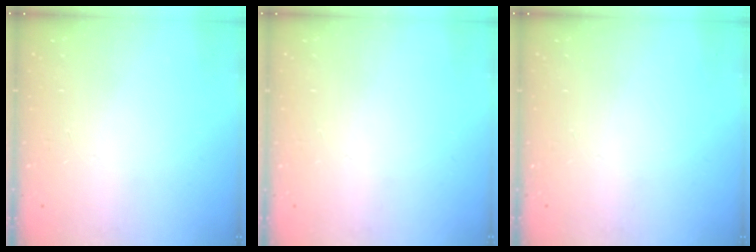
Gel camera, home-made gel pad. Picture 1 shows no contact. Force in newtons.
{"total": 0.0}
{"total": 0.0}